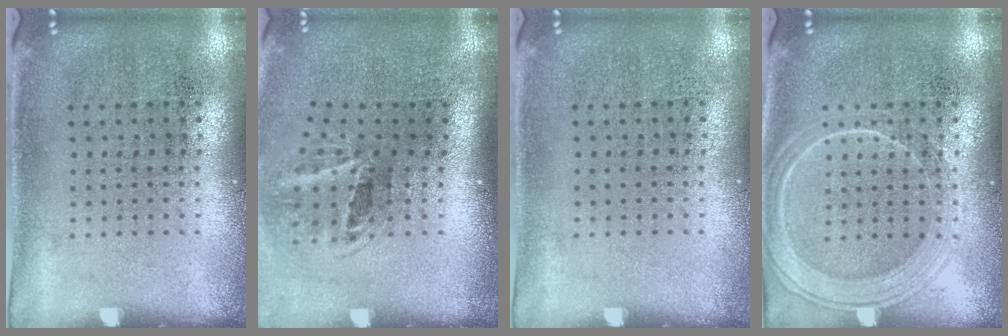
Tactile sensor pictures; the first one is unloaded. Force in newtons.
{"total": 2.0, "press": 1.1, "slide": 1.6}
{"total": 0.0}
{"total": 2.6, "press": 2.5, "slide": 0.6}